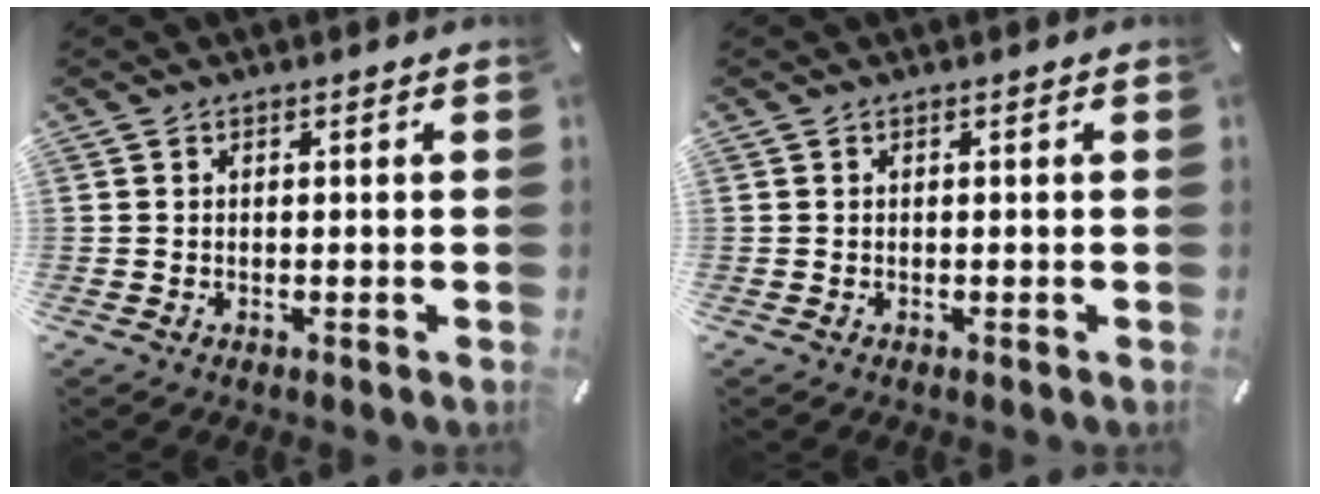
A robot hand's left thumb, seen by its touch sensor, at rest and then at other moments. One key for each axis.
{"total": 0.0}